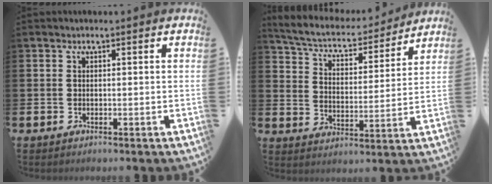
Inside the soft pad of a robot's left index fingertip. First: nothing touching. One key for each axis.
{"total": 6.3, "fx": 5.9, "fy": 1.4, "fz": 1.7, "tx": -0.065, "ty": -0.048, "tz": 0.098}